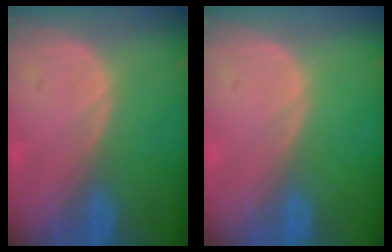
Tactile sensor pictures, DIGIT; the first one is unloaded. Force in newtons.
{"total": 0.0}